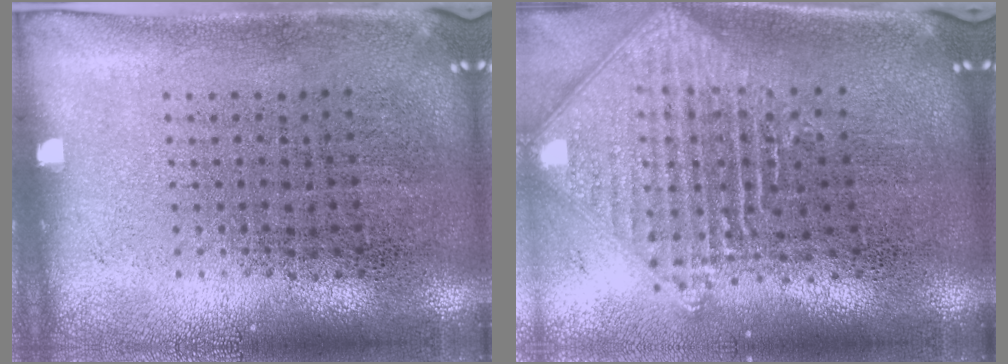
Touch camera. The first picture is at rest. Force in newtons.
{"total": 2.3, "press": 1.8, "slide": 1.5}